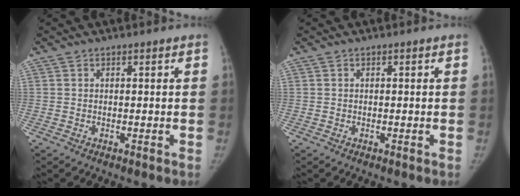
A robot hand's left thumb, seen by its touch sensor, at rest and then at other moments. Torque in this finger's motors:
{"motor_torque": [0.29, 0.03, -0.07, -0.12, 0.06]}